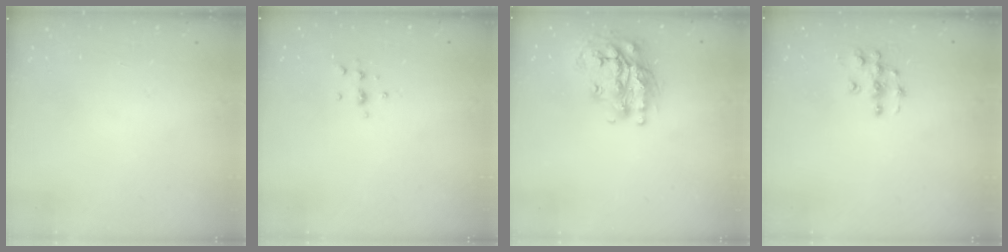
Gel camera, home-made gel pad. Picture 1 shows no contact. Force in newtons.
{"total": 5.4, "press": 5.4, "slide": 0.7}
{"total": 19.3, "press": 19.3, "slide": 1.4}
{"total": 6.6, "press": 6.6, "slide": 0.3}